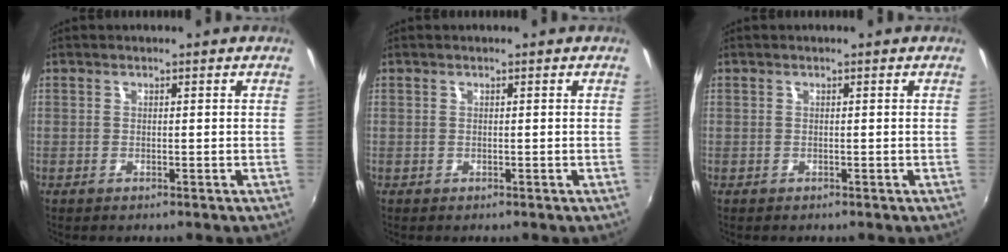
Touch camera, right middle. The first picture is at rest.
{"total": 0.0}
{"total": 0.0}